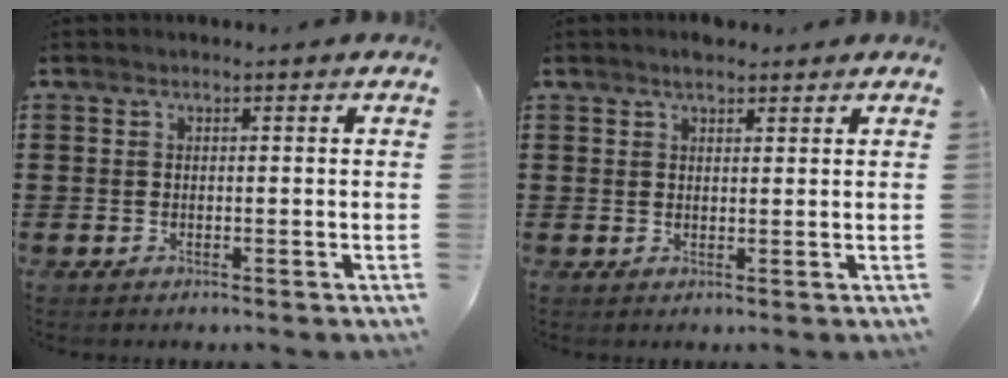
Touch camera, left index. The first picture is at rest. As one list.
[{"total": 2.2, "force": [1.9, 0.7, 0.9], "torque": [-0.020, 0.003, 0.035]}]